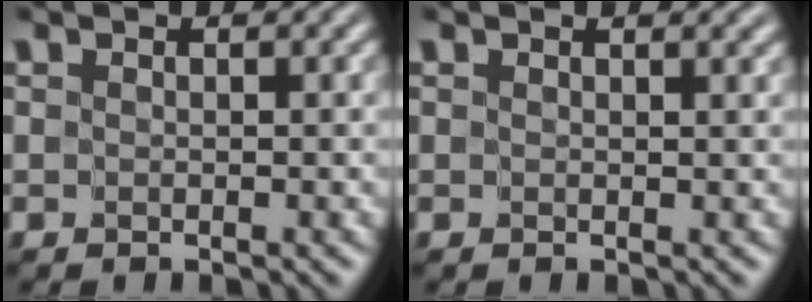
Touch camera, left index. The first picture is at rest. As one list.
[{"total": 1.8, "force": [1.4, 0.6, 1.0], "torque": [0.002, 0.006, 0.004]}]